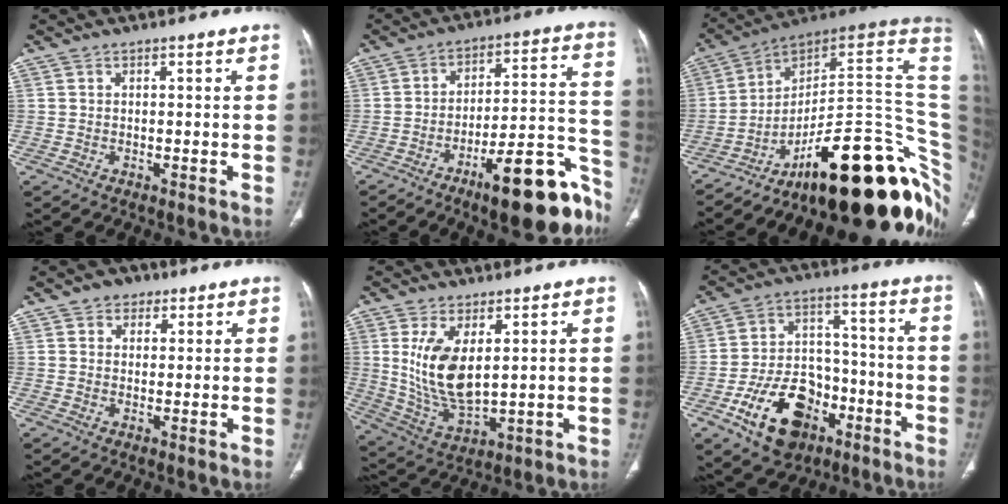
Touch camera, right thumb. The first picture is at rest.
{"total": 20.3, "force": [-12.0, 5.9, 15.2], "torque": [-0.147, 0.097, -0.172]}
{"total": 30.1, "force": [-10.0, 11.2, 26.1], "torque": [-0.196, 0.115, -0.135]}
{"total": 3.9, "force": [2.0, 3.1, 1.3], "torque": [0.003, -0.006, 0.028]}
{"total": 12.2, "force": [2.8, 5.7, 10.4], "torque": [-0.198, -0.024, 0.073]}
{"total": 16.9, "force": [-8.0, 11.3, 9.8], "torque": [-0.132, 0.057, -0.125]}